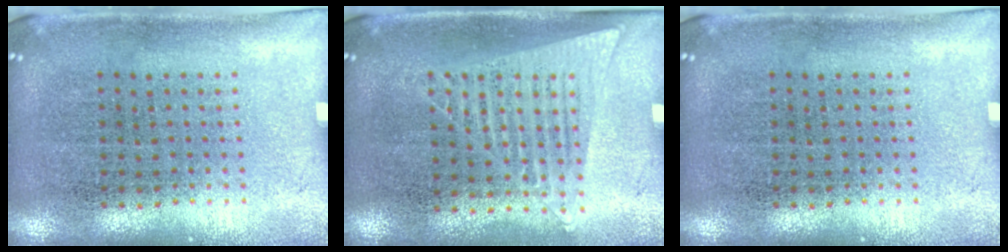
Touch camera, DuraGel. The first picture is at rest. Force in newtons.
{"total": 1.3, "press": 1.2, "slide": 0.6}
{"total": 0.0}